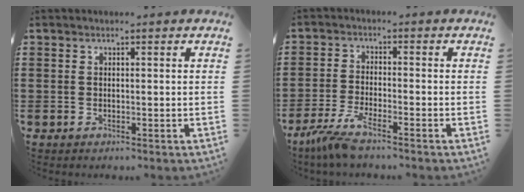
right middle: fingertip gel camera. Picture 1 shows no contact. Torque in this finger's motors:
{"motor_torque": [1.24, 0.26, 0.12, 0.13]}